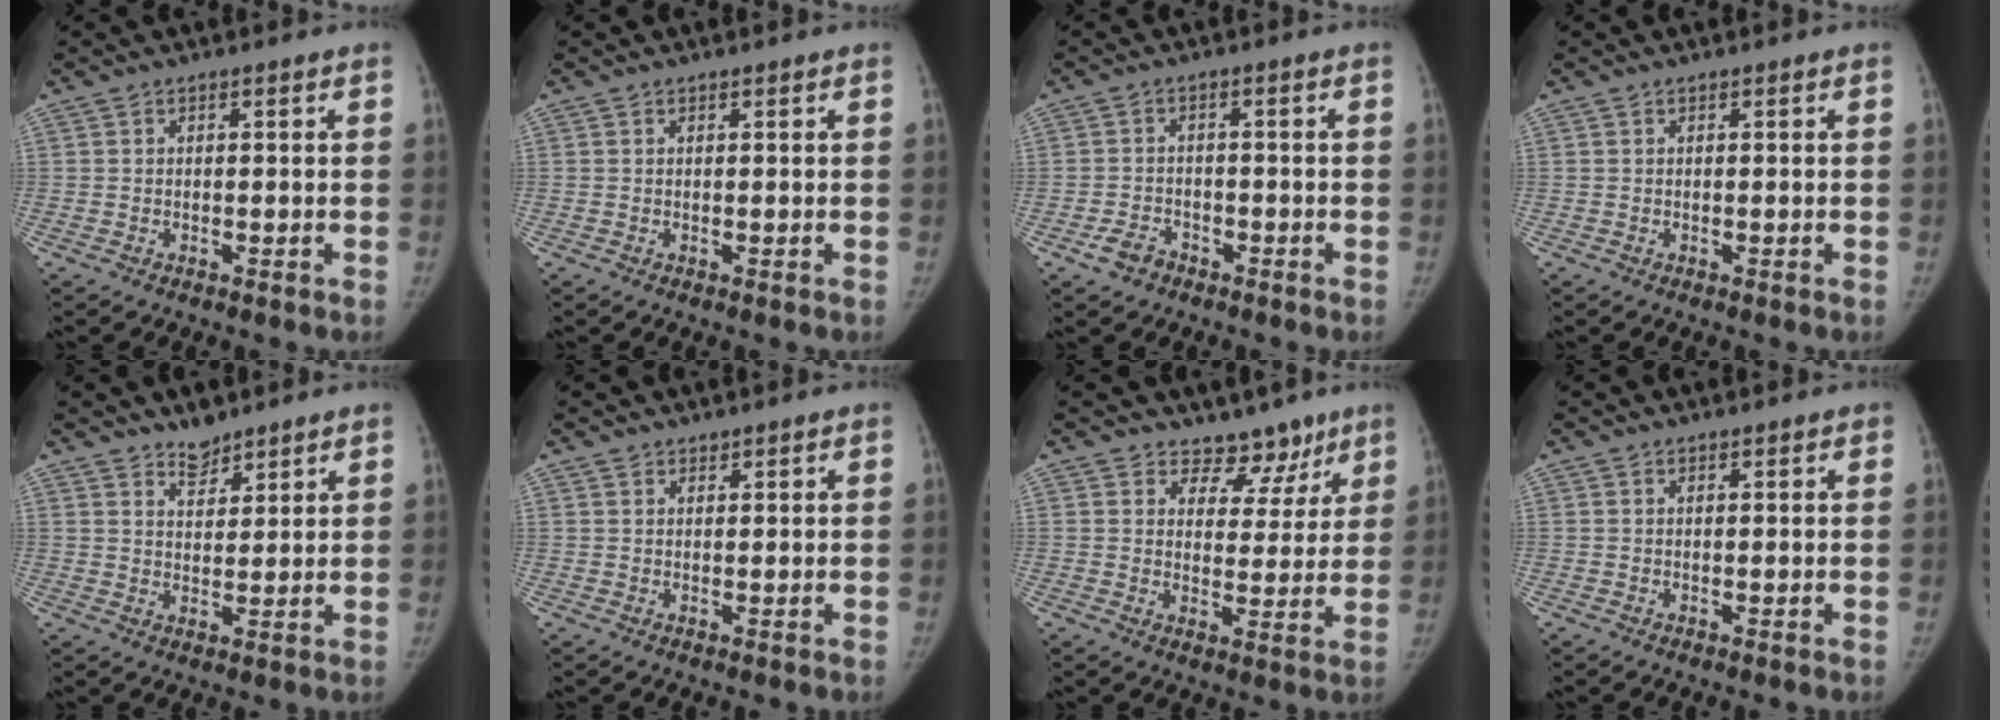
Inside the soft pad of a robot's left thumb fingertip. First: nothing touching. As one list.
[{"total": 0.0}, {"total": 3.5, "force": [-2.2, 2.4, 1.2], "torque": [-0.020, 0.016, -0.035]}, {"total": 0.0}, {"total": 4.2, "force": [3.6, 1.9, 1.2], "torque": [-0.001, -0.030, 0.063]}, {"total": 1.3, "force": [1.1, 0.7, 0.0], "torque": [0.013, -0.007, 0.014]}, {"total": 7.8, "force": [5.9, 4.9, 1.3], "torque": [0.025, -0.037, 0.081]}, {"total": 0.5, "force": [0.4, 0.2, 0.1], "torque": [-0.001, -0.004, 0.006]}]